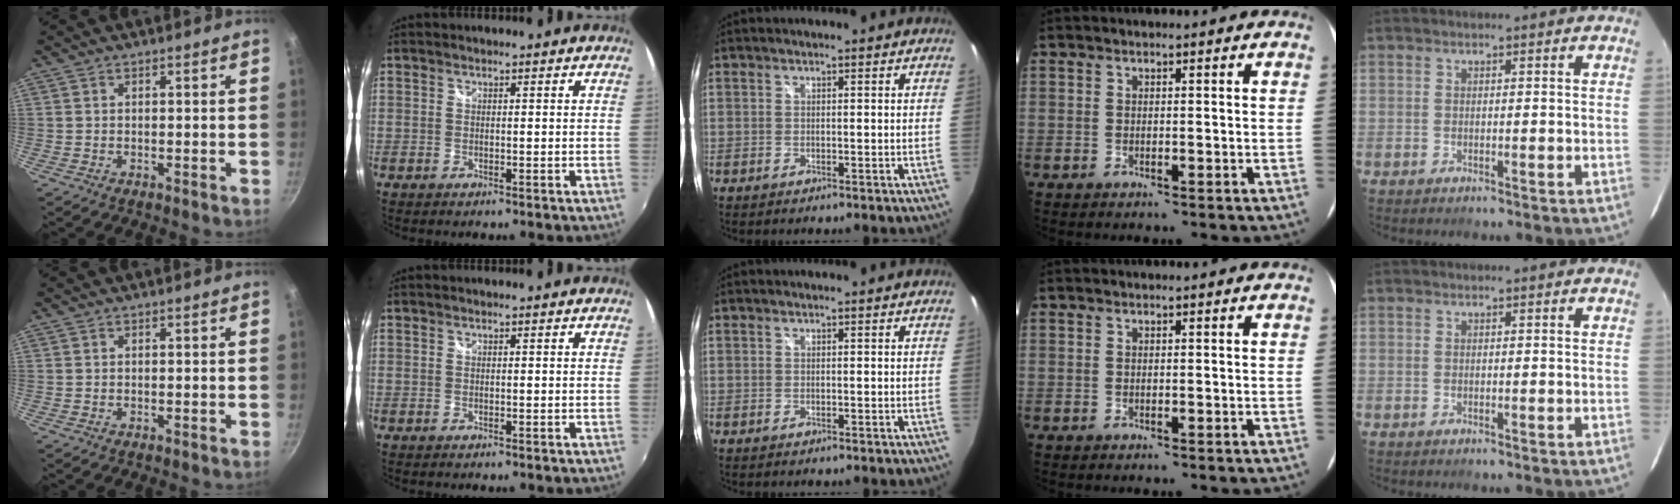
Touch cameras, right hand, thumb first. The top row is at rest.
{}